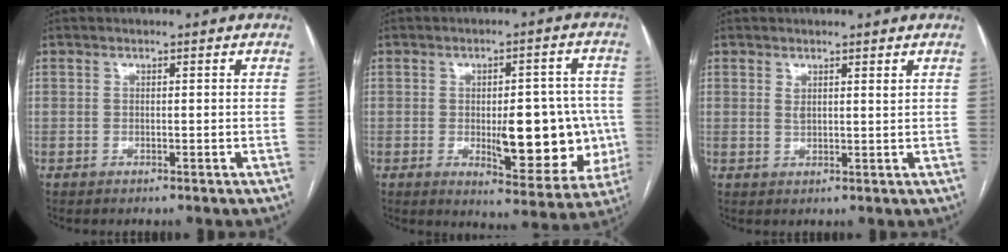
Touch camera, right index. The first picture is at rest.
{"total": 14.0, "force": [-2.0, 5.1, 12.9], "torque": [-0.154, 0.010, -0.012]}
{"total": 1.6, "force": [1.0, 0.4, 1.2], "torque": [-0.026, 0.000, 0.022]}